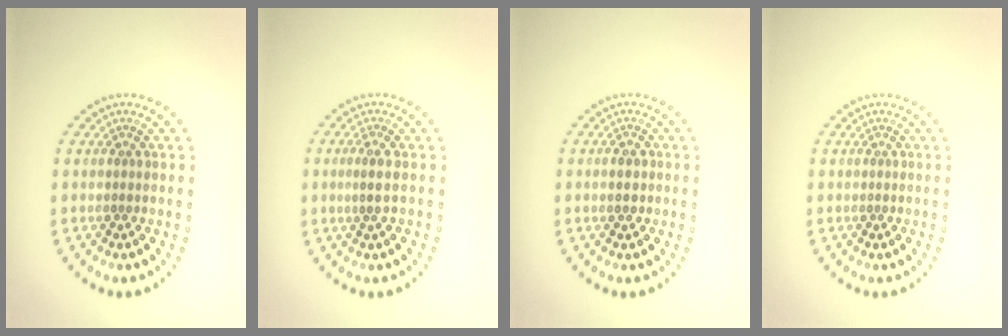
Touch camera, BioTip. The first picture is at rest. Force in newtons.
{"total": 1.4, "press": 0.9, "slide": 1.1}
{"total": 1.0, "press": 1.0, "slide": 0.0}
{"total": 0.0}